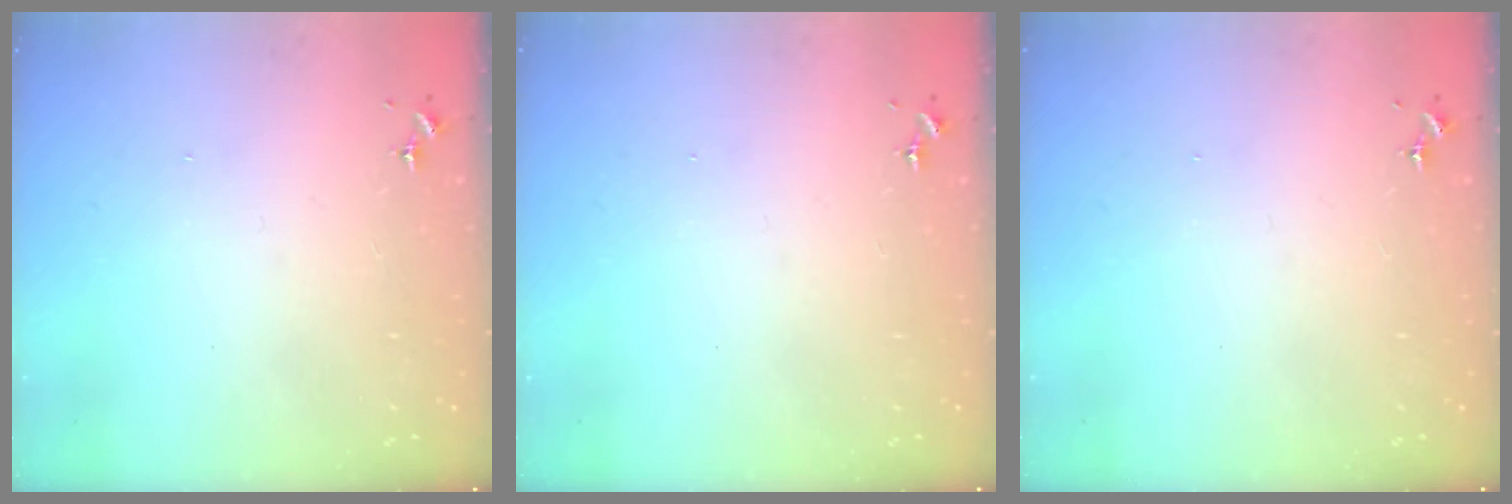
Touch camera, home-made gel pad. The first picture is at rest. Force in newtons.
{"total": 0.0}
{"total": 0.0}